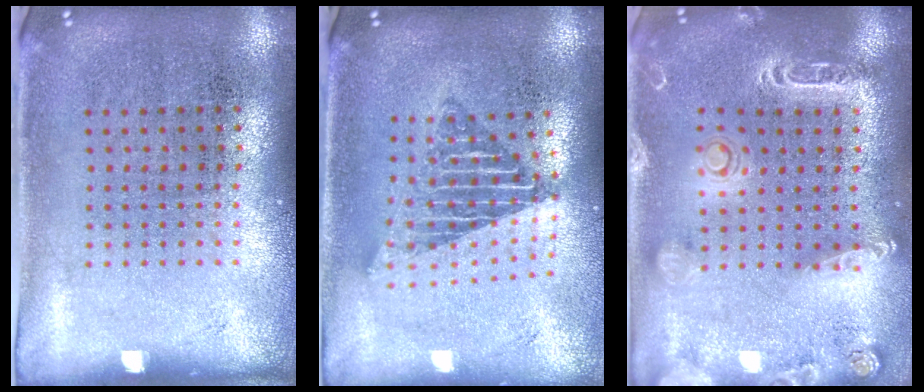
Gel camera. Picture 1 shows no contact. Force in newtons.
{"total": 1.7, "press": 1.4, "slide": 1.0}
{"total": 2.0, "press": 1.9, "slide": 0.7}